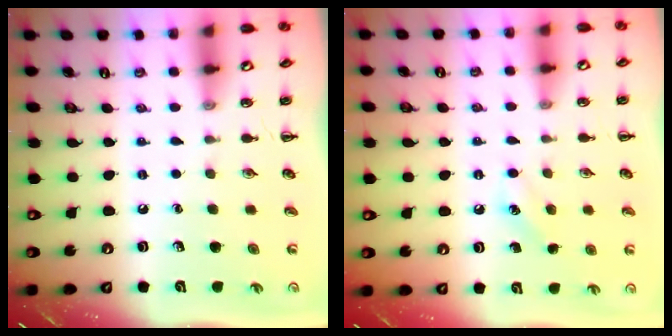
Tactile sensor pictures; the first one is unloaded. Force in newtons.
{"total": 6.1, "press": 5.9, "slide": 1.5}